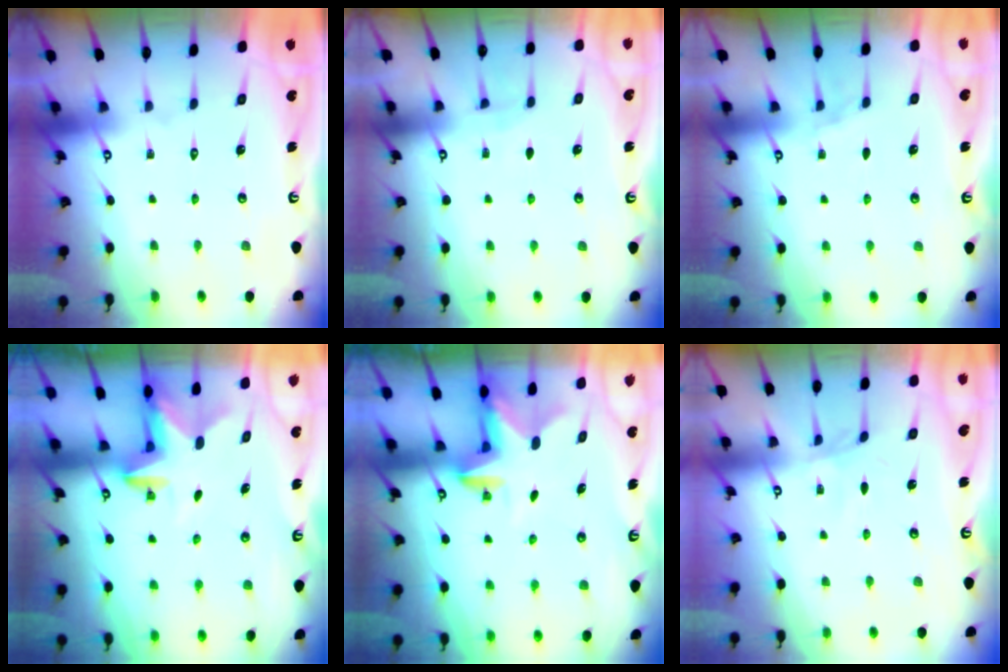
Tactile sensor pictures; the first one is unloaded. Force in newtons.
{"total": 3.7, "press": 3.7, "slide": 0.4}
{"total": 4.0, "press": 3.3, "slide": 2.3}
{"total": 2.8, "press": 2.7, "slide": 0.6}
{"total": 2.7, "press": 2.7, "slide": 0.5}
{"total": 1.7, "press": 1.6, "slide": 0.3}